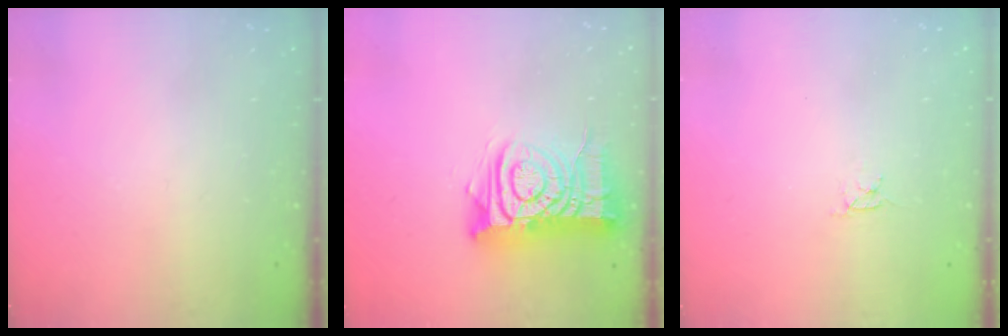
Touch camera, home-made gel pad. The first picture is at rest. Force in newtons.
{"total": 13.2, "press": 13.2, "slide": 1.5}
{"total": 2.8, "press": 2.8, "slide": 0.3}